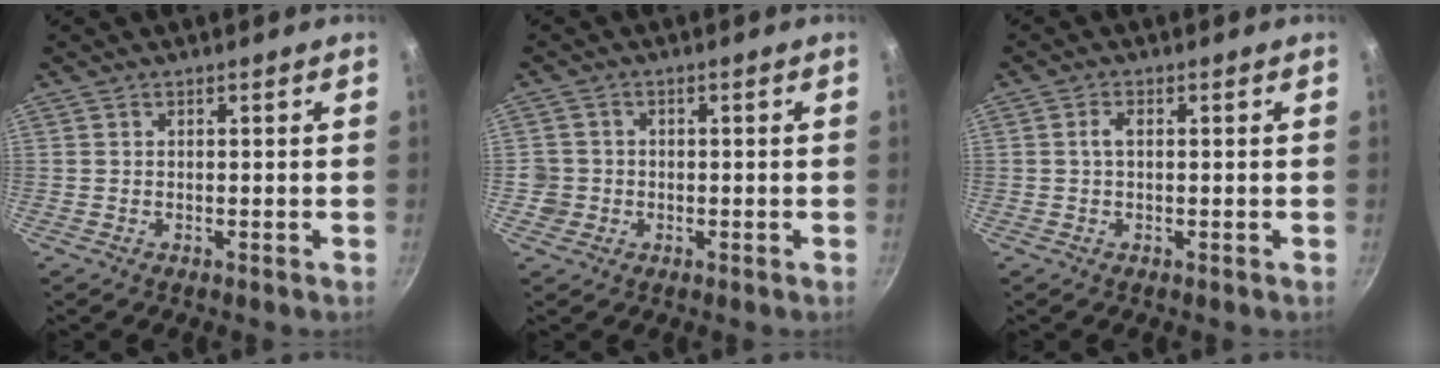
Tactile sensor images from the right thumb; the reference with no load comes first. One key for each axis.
{"total": 3.3, "fx": -0.6, "fy": 3.2, "fz": 0.6, "tx": 0.006, "ty": 0.016, "tz": -0.009}
{"total": 1.7, "fx": 0.1, "fy": 0.9, "fz": 1.5, "tx": -0.032, "ty": 0.006, "tz": 0.001}